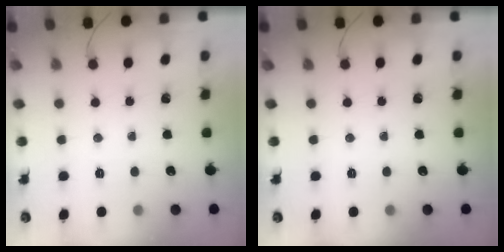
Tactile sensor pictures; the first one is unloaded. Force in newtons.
{"total": 0.0}